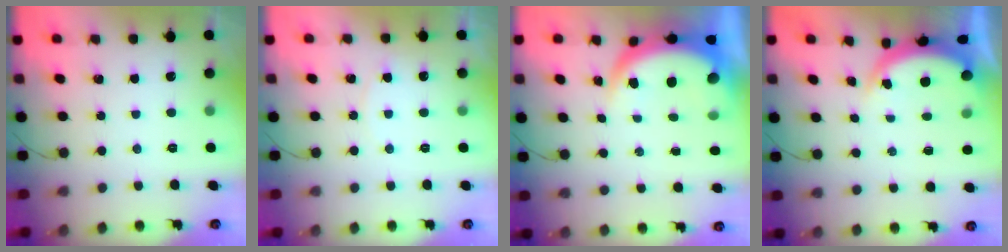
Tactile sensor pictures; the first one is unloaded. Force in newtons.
{"total": 2.7, "press": 2.7, "slide": 0.3}
{"total": 6.9, "press": 6.9, "slide": 0.9}
{"total": 4.8, "press": 4.8, "slide": 0.8}